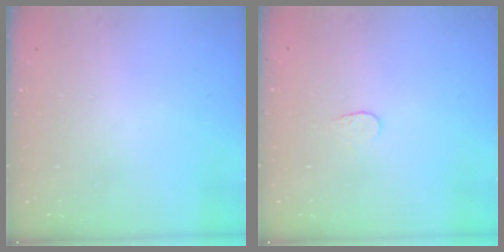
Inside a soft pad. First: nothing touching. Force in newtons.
{"total": 3.8, "press": 3.8, "slide": 0.3}